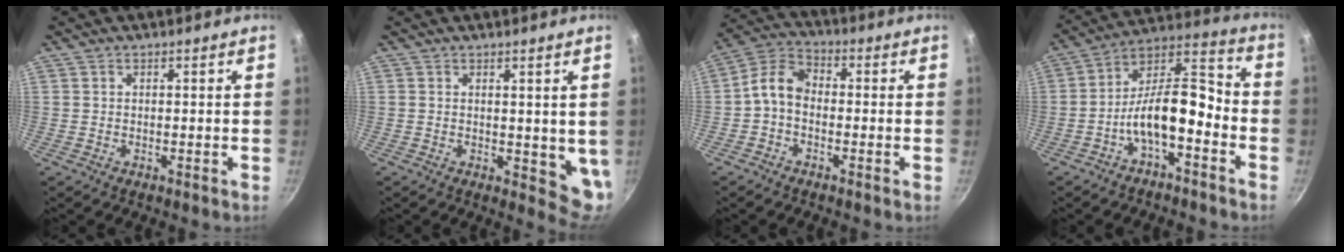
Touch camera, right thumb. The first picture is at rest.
{"total": 5.6, "force": [1.5, 2.7, 4.7], "torque": [-0.050, -0.025, 0.024]}
{"total": 6.8, "force": [-1.3, 4.6, 4.8], "torque": [-0.091, 0.032, -0.043]}
{"total": 12.8, "force": [-4.9, 5.6, 10.4], "torque": [-0.160, 0.062, -0.092]}